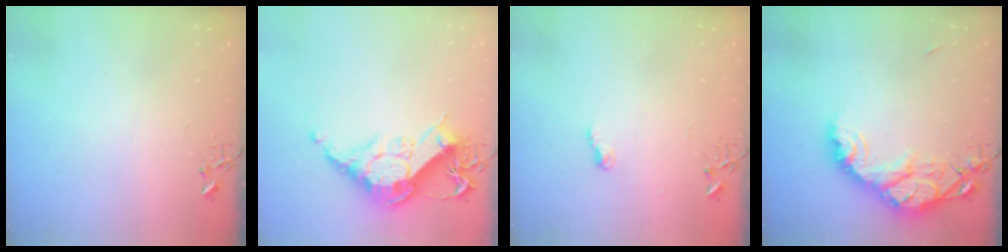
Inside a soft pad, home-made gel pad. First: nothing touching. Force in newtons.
{"total": 18.5, "press": 18.4, "slide": 1.5}
{"total": 5.0, "press": 4.9, "slide": 0.7}
{"total": 15.7, "press": 15.7, "slide": 1.4}